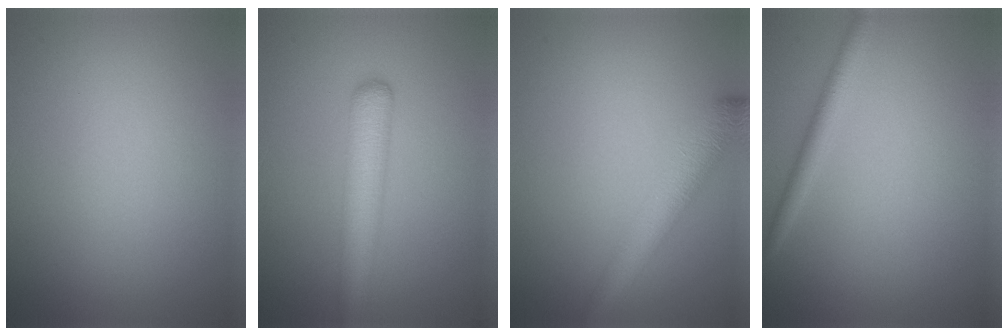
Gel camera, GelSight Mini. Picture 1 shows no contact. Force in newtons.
{"total": 4.6, "press": 4.6, "slide": 0.2}
{"total": 4.2, "press": 4.2, "slide": 0.2}
{"total": 2.0, "press": 2.0, "slide": 0.1}